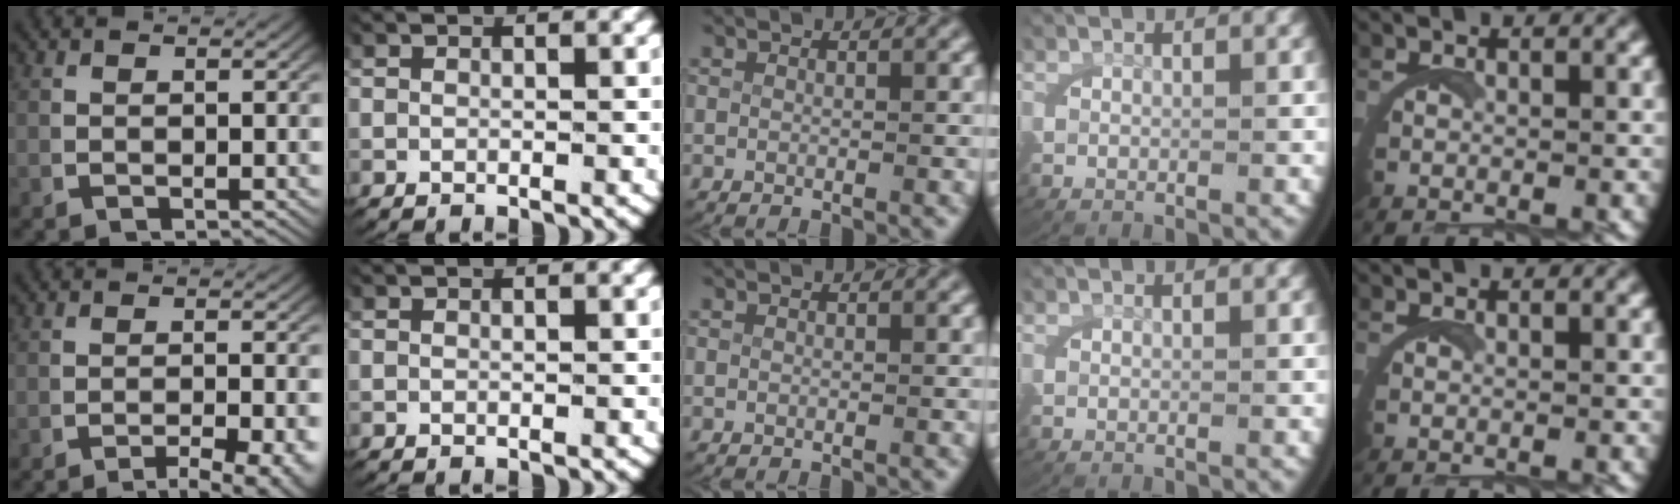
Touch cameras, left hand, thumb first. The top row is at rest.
{"thumb": {"total": 4.9, "force": [-3.4, 1.3, 3.2], "torque": [-0.041, -0.010, -0.050]}}